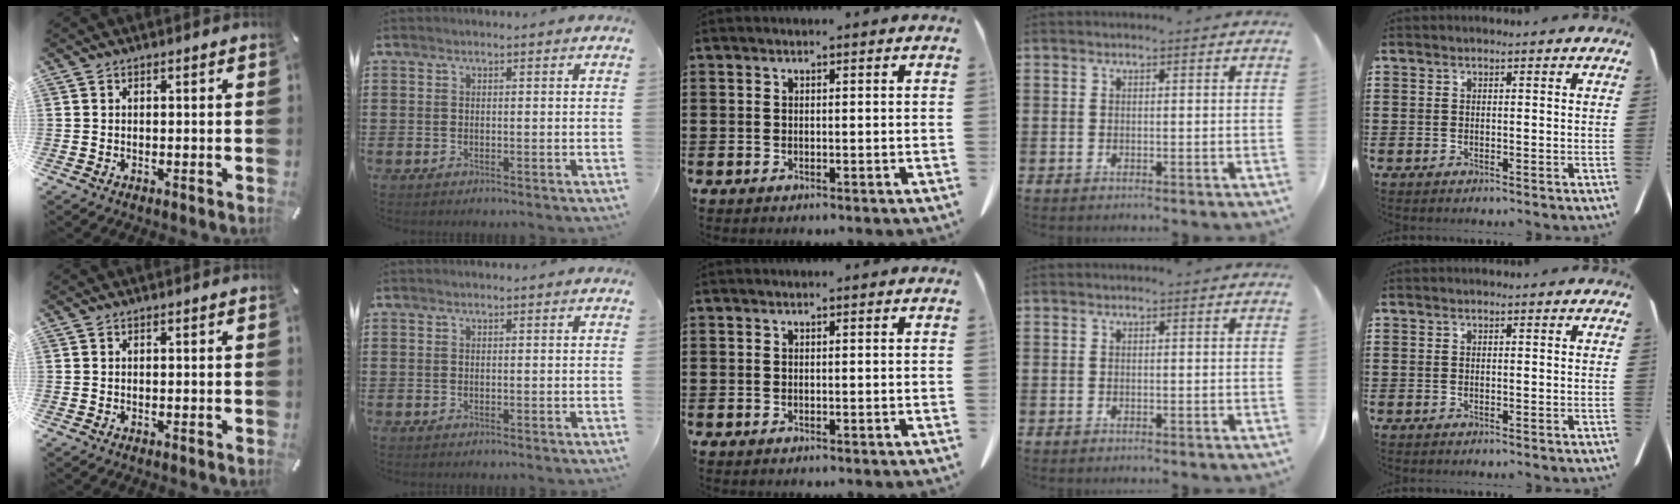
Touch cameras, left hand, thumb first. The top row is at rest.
{}